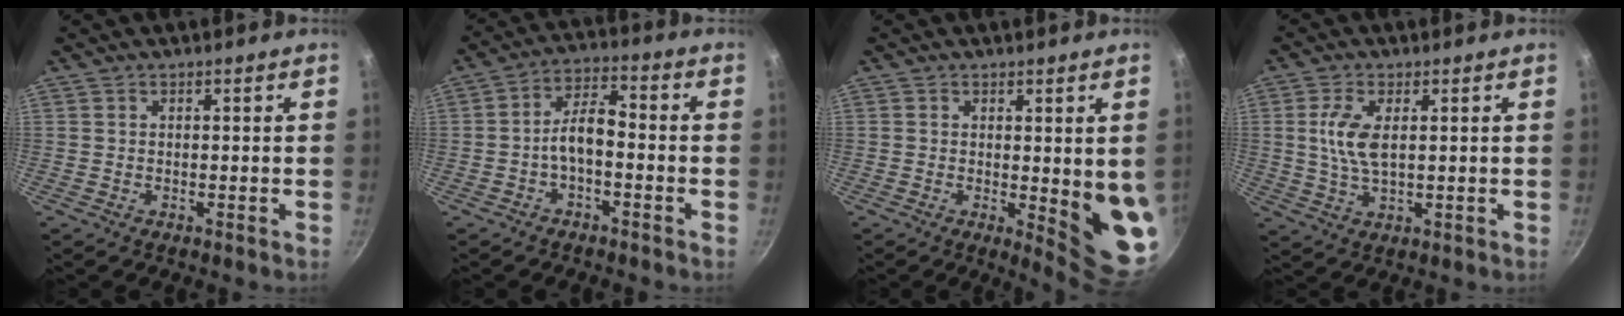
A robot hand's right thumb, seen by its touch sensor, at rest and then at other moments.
{"total": 6.4, "force": [-2.2, 2.9, 5.2], "torque": [-0.093, 0.040, -0.043]}
{"total": 9.0, "force": [0.0, 2.7, 8.6], "torque": [-0.091, -0.026, 0.005]}
{"total": 6.9, "force": [1.3, 3.2, 5.9], "torque": [-0.121, 0.000, 0.025]}